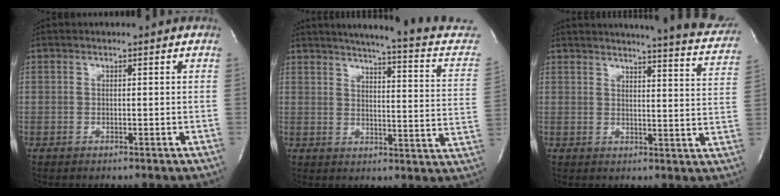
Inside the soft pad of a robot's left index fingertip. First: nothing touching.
{"total": 19.5, "force": [16.9, 1.4, 9.5], "torque": [-0.124, -0.050, 0.186]}
{"total": 18.9, "force": [17.7, 1.1, 6.5], "torque": [-0.081, -0.079, 0.189]}